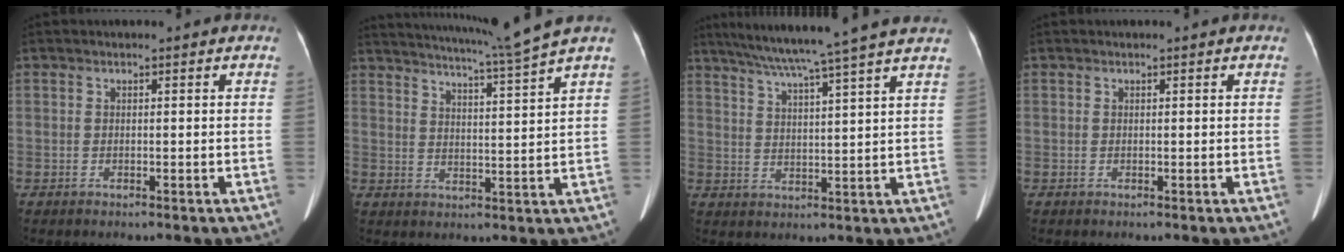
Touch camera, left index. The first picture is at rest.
{"total": 11.0, "force": [9.6, -3.1, 4.4], "torque": [-0.079, -0.037, 0.143]}
{"total": 14.6, "force": [12.1, -2.3, 7.8], "torque": [-0.136, -0.006, 0.167]}
{"total": 0.0}